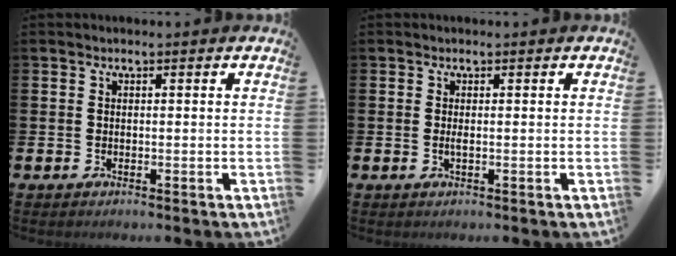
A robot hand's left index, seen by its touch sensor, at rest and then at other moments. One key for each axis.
{"total": 0.6, "fx": 0.0, "fy": 0.1, "fz": 0.6, "tx": -0.018, "ty": 0.002, "tz": 0.001}